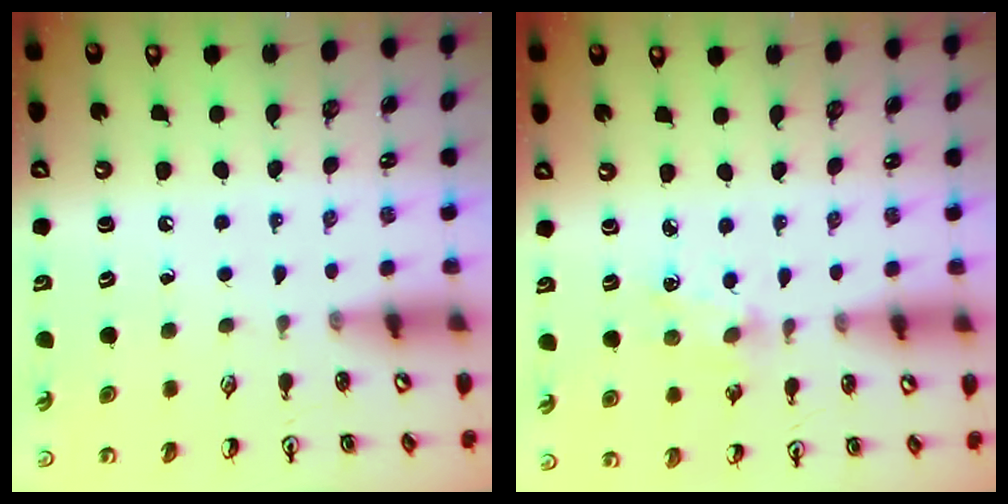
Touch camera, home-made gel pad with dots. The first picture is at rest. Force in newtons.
{"total": 4.9, "press": 4.9, "slide": 0.7}